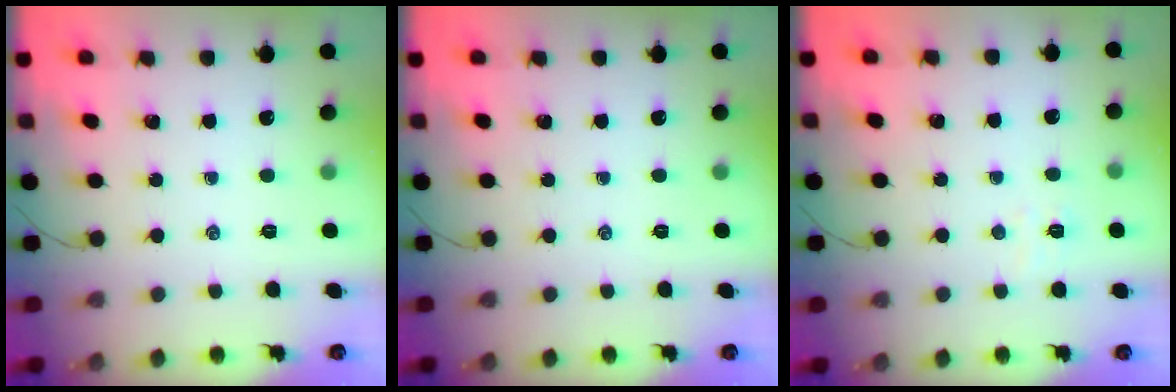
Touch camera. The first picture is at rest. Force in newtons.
{"total": 0.0}
{"total": 3.1, "press": 2.9, "slide": 1.0}